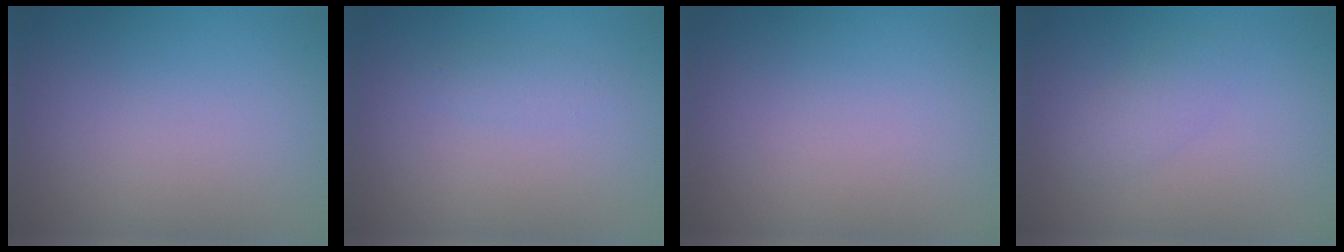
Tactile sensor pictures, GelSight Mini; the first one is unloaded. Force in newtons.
{"total": 0.9, "press": 0.9, "slide": 0.0}
{"total": 0.0}
{"total": 1.6, "press": 1.6, "slide": 0.0}